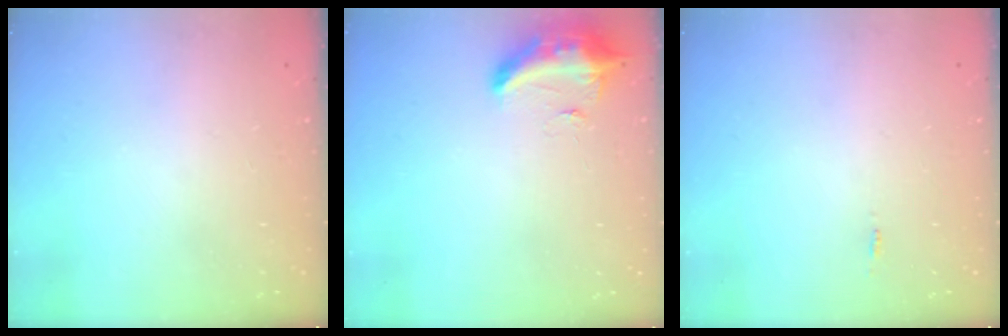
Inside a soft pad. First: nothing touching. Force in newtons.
{"total": 9.4, "press": 9.1, "slide": 2.2}
{"total": 8.5, "press": 2.2, "slide": 8.2}